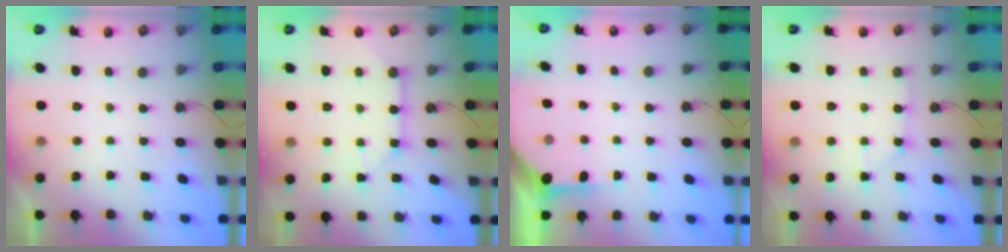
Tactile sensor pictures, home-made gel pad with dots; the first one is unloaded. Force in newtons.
{"total": 9.8, "press": 9.8, "slide": 1.1}
{"total": 3.9, "press": 3.9, "slide": 0.4}
{"total": 6.7, "press": 6.7, "slide": 0.8}